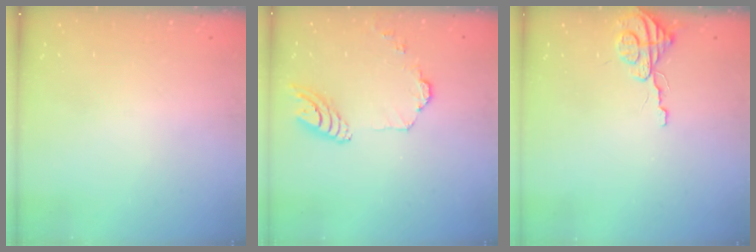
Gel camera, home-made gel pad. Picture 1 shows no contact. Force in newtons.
{"total": 12.3, "press": 12.2, "slide": 1.3}
{"total": 4.1, "press": 4.1, "slide": 0.3}